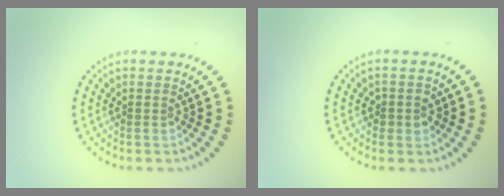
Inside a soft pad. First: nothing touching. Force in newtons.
{"total": 1.6, "press": 1.4, "slide": 0.6}